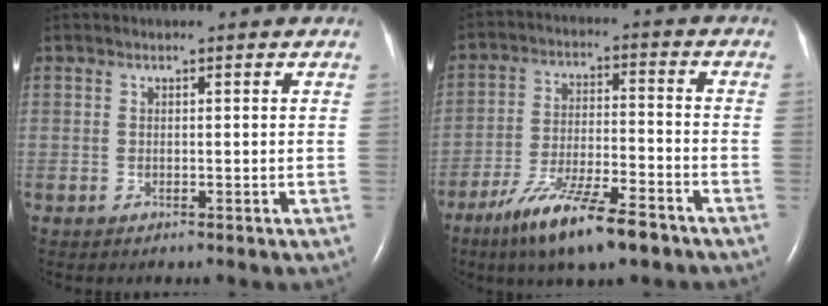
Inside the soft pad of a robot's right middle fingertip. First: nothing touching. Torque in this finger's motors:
{"motor_torque": [1.15, -0.98, 0.23, 0.09]}